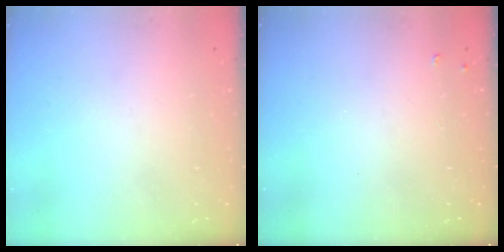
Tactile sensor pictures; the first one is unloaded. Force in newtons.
{"total": 3.8, "press": 3.8, "slide": 0.6}